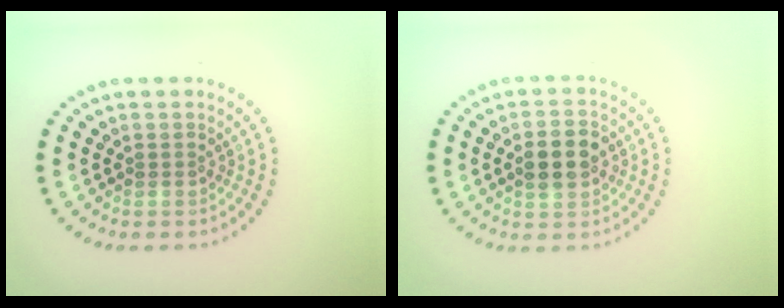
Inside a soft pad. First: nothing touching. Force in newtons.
{"total": 3.8, "press": 3.8, "slide": 0.2}